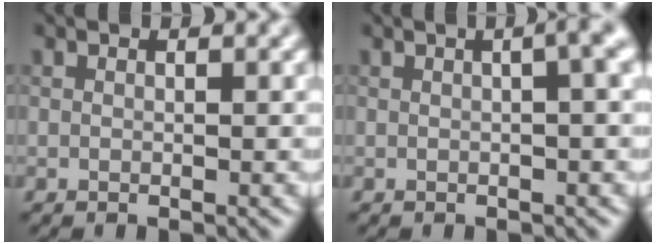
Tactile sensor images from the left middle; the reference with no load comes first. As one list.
[{"total": 4.2, "force": [0.9, 1.7, 3.8], "torque": [-0.029, 0.023, -0.002]}]